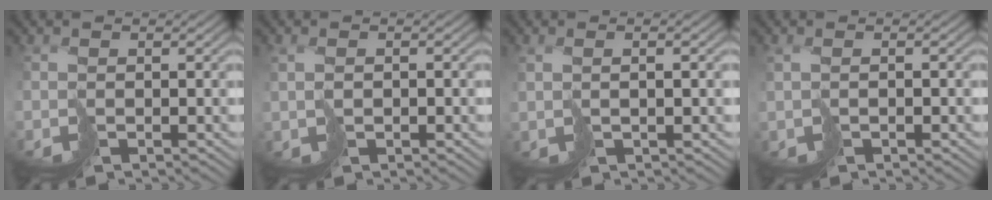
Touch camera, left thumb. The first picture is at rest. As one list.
[{"total": 1.9, "force": [0.3, 1.2, 1.4], "torque": [-0.033, 0.000, 0.008]}, {"total": 2.9, "force": [0.9, 0.6, 2.7], "torque": [-0.060, -0.007, 0.030]}, {"total": 1.3, "force": [-0.2, 0.6, 1.2], "torque": [-0.033, -0.001, 0.000]}]